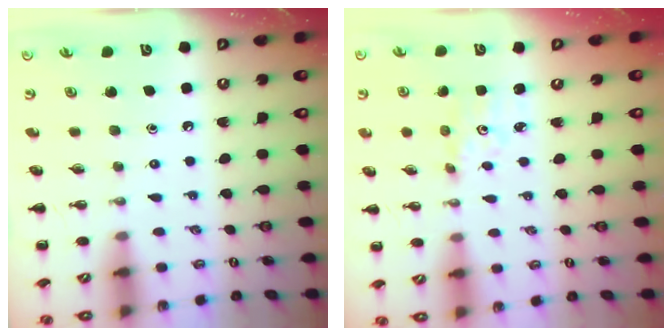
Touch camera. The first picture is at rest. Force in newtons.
{"total": 1.9, "press": 1.9, "slide": 0.5}